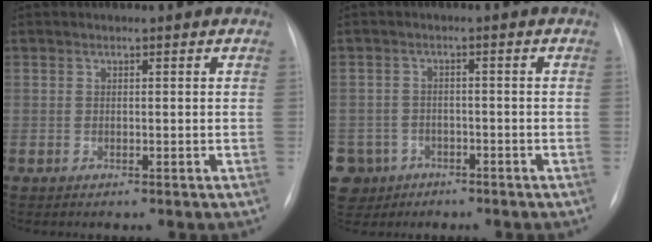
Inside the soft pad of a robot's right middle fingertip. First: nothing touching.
{"total": 9.7, "force": [-5.0, 8.1, 1.7], "torque": [-0.070, 0.005, -0.077]}